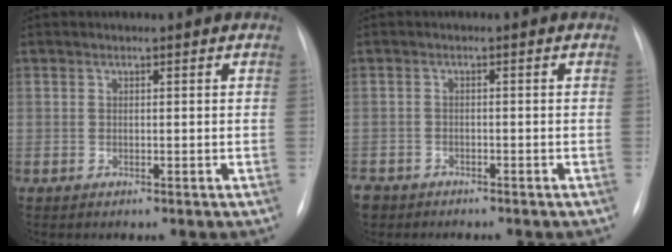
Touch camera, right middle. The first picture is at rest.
{"total": 4.8, "force": [-3.9, 2.6, 0.9], "torque": [-0.018, -0.005, -0.066]}